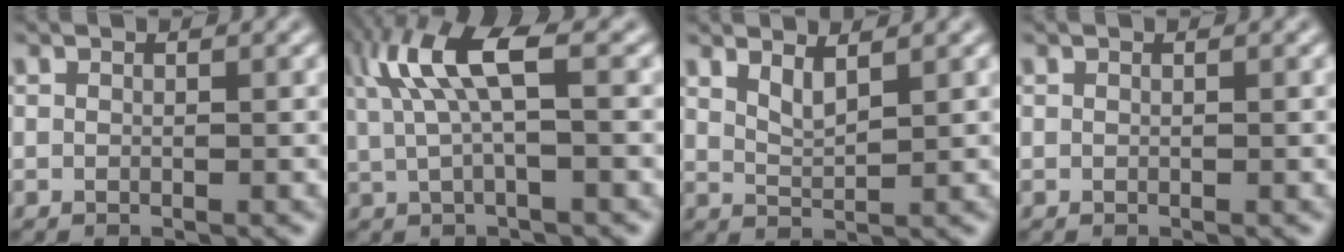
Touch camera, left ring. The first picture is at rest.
{"total": 6.0, "force": [1.7, 1.7, 5.5], "torque": [-0.114, 0.006, 0.033]}
{"total": 1.9, "force": [1.4, 0.5, 1.2], "torque": [-0.026, -0.009, 0.030]}
{"total": 0.0}